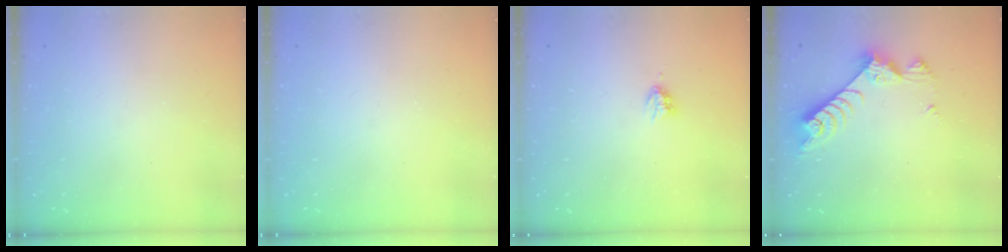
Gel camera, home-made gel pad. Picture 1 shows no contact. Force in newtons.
{"total": 0.0}
{"total": 2.9, "press": 2.9, "slide": 0.5}
{"total": 7.7, "press": 7.6, "slide": 1.2}